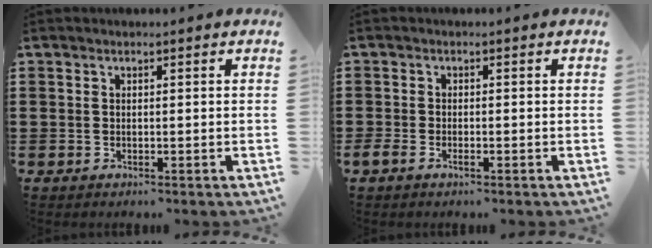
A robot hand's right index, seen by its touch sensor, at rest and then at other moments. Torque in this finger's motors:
{"motor_torque": [0.14, 0.14, 0.17, -0.01]}